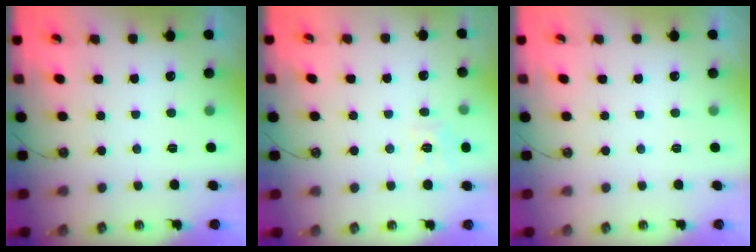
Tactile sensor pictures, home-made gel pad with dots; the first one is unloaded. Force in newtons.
{"total": 7.8, "press": 7.8, "slide": 0.6}
{"total": 0.0}